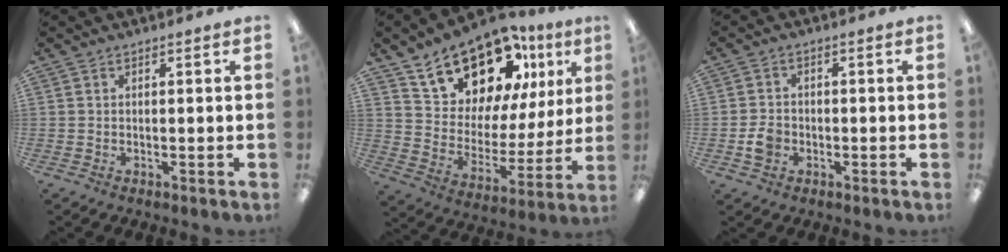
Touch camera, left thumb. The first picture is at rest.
{"total": 18.3, "force": [14.2, 8.9, 7.4], "torque": [-0.135, -0.093, 0.256]}
{"total": 4.5, "force": [-1.4, 3.5, 2.4], "torque": [-0.045, 0.007, -0.024]}